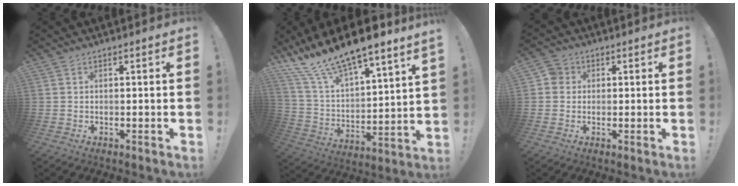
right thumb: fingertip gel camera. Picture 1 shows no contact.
{"total": 12.8, "force": [11.2, 1.8, 5.9], "torque": [-0.133, -0.100, 0.197]}
{"total": 3.5, "force": [0.5, 3.3, 1.0], "torque": [-0.013, 0.004, 0.009]}